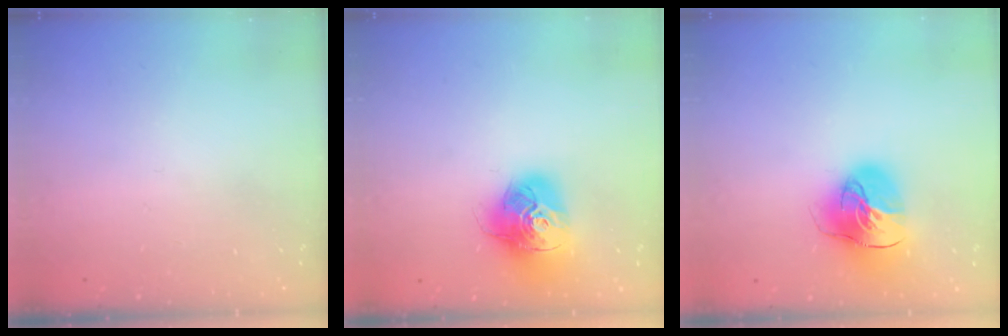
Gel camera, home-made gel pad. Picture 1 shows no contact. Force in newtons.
{"total": 16.4, "press": 16.4, "slide": 1.7}
{"total": 18.0, "press": 17.9, "slide": 2.5}